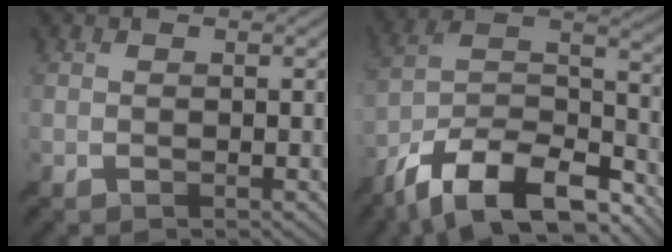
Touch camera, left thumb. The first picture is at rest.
{"total": 15.9, "force": [-11.5, 6.0, 9.3], "torque": [-0.210, -0.014, -0.194]}